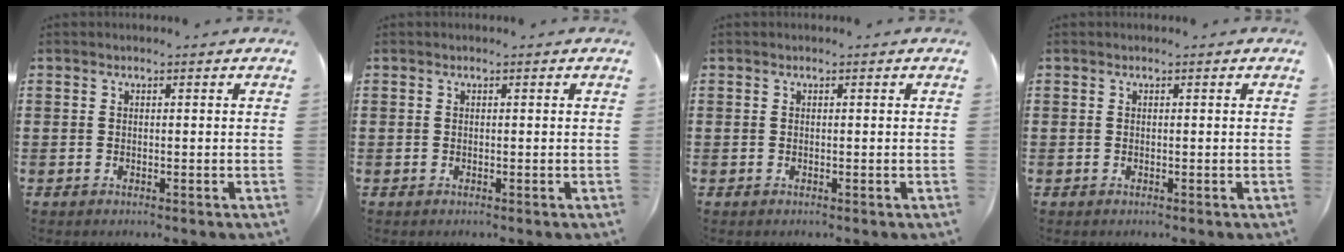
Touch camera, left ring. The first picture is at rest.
{"total": 0.0}
{"total": 0.0}
{"total": 0.0}